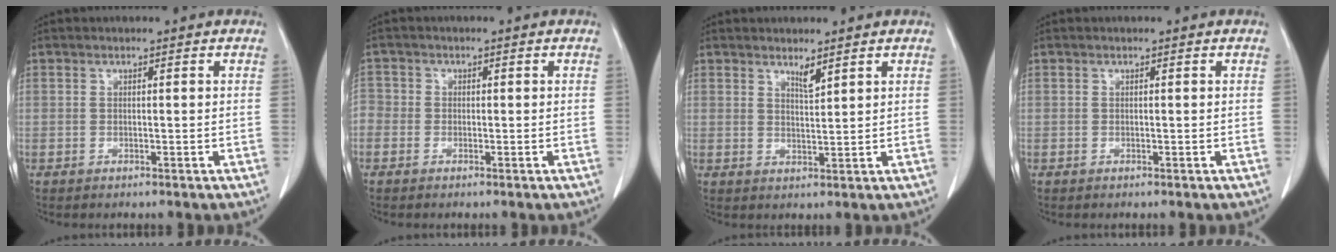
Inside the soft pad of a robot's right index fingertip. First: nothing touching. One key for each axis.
{"total": 2.4, "fx": -0.9, "fy": 2.1, "fz": 0.5, "tx": -0.009, "ty": 0.006, "tz": -0.025}
{"total": 2.1, "fx": 1.7, "fy": 0.1, "fz": 1.2, "tx": -0.026, "ty": -0.009, "tz": 0.035}
{"total": 0.0}